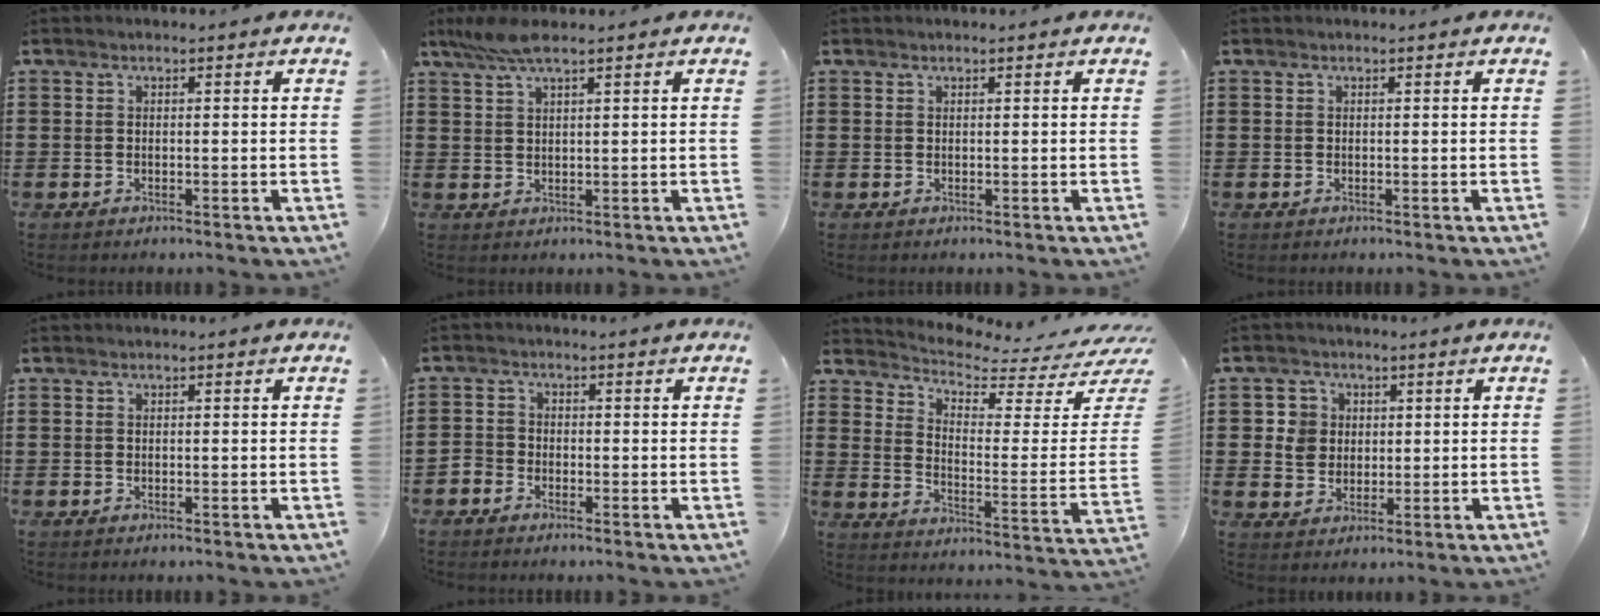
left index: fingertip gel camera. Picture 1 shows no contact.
{"total": 4.6, "force": [3.0, 0.8, 3.4], "torque": [-0.071, 0.001, 0.055]}
{"total": 0.0}
{"total": 0.0}
{"total": 0.0}
{"total": 2.0, "force": [-1.6, 1.2, 0.1], "torque": [-0.009, 0.003, -0.036]}
{"total": 3.7, "force": [3.5, 0.4, 1.2], "torque": [-0.041, -0.047, 0.051]}
{"total": 4.2, "force": [1.2, 4.0, 0.5], "torque": [-0.024, 0.010, 0.018]}